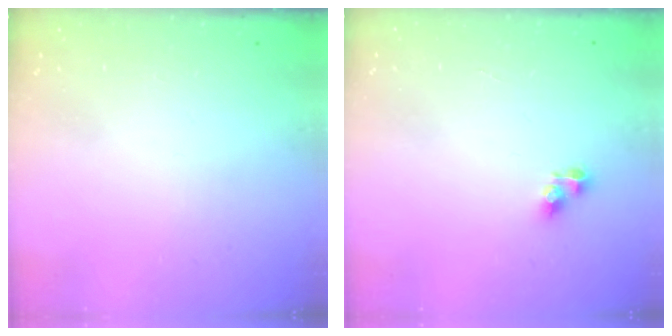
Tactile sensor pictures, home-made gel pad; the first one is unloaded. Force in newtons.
{"total": 5.1, "press": 5.1, "slide": 0.6}